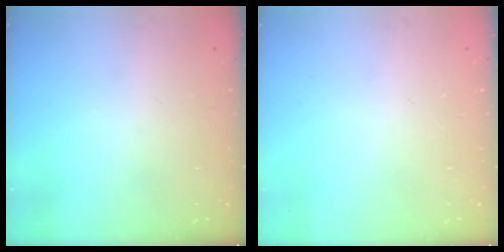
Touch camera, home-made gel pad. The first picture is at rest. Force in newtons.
{"total": 0.0}